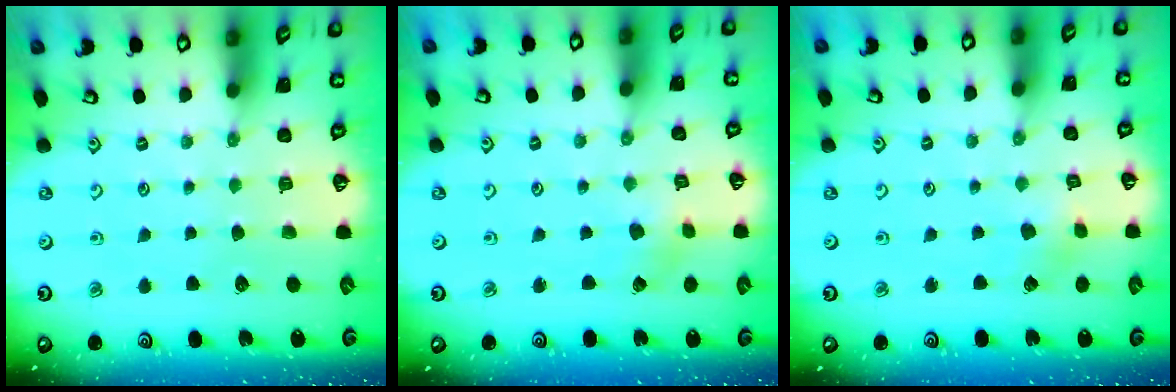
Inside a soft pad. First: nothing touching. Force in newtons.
{"total": 2.6, "press": 2.6, "slide": 0.4}
{"total": 2.8, "press": 2.8, "slide": 0.2}